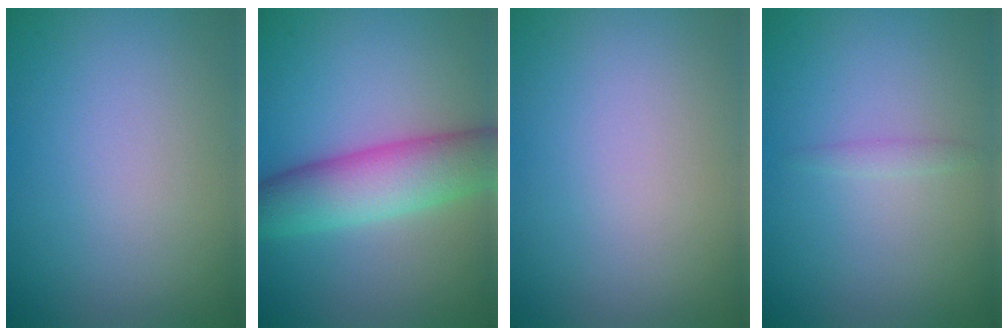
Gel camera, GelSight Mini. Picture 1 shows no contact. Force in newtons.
{"total": 6.5, "press": 6.5, "slide": 0.1}
{"total": 0.0}
{"total": 0.7, "press": 0.7, "slide": 0.0}